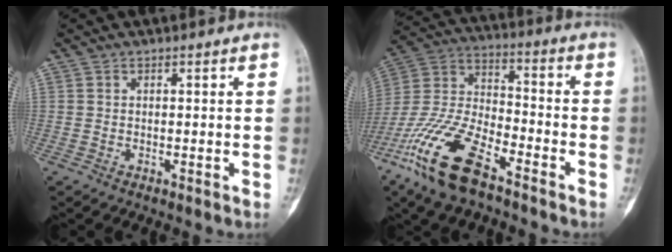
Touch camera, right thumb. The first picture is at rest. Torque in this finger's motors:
{"motor_torque": [0.74, 0.10, 1.72, -1.05, 0.43]}